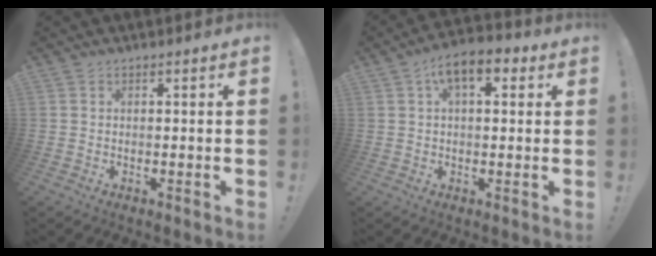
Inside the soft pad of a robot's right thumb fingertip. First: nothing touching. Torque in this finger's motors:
{"motor_torque": [-0.17, 1.13, 0.72, 0.02, 0.29]}